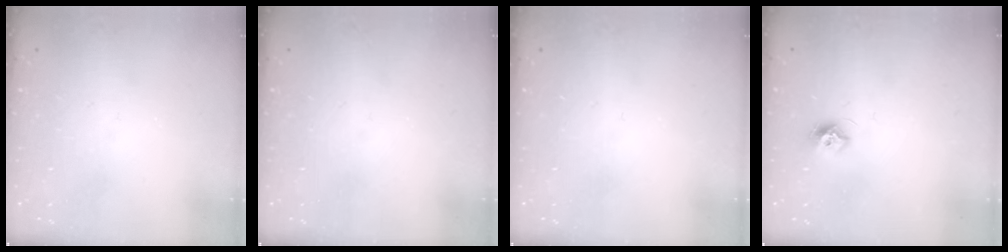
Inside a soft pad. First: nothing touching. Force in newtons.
{"total": 0.0}
{"total": 0.0}
{"total": 7.3, "press": 7.3, "slide": 0.6}